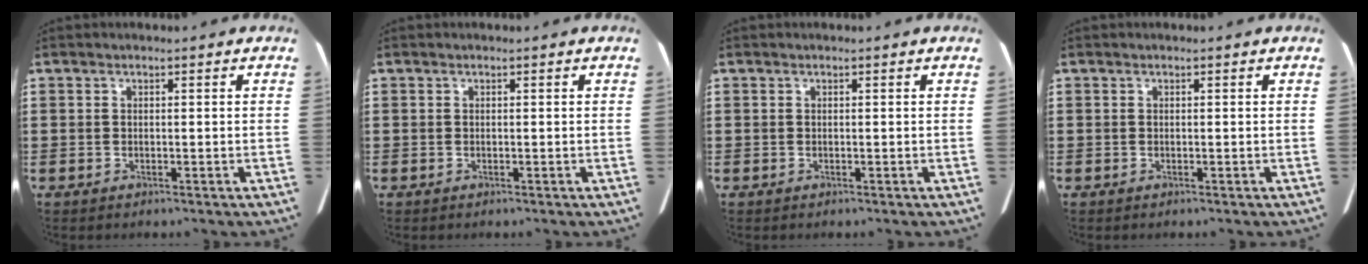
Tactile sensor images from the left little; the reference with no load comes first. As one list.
[{"total": 0.0}, {"total": 0.0}, {"total": 0.0}]